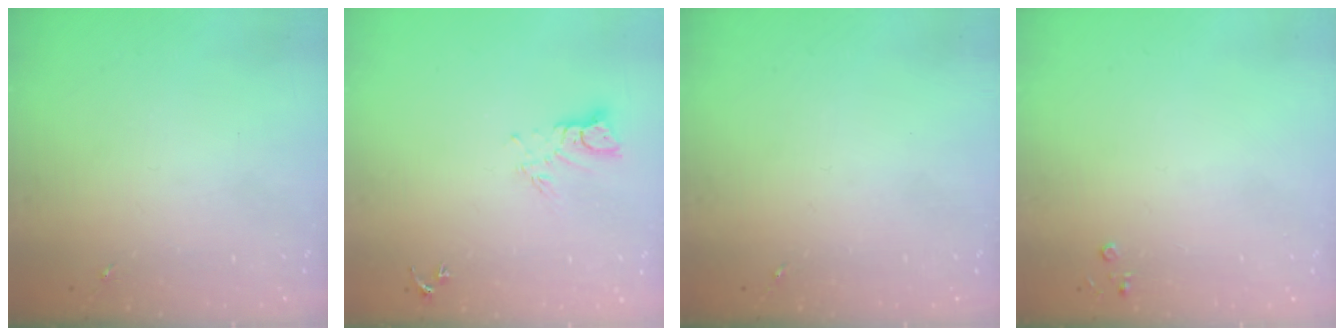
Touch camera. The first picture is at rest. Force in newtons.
{"total": 5.7, "press": 5.7, "slide": 0.5}
{"total": 0.0}
{"total": 2.2, "press": 2.2, "slide": 0.3}